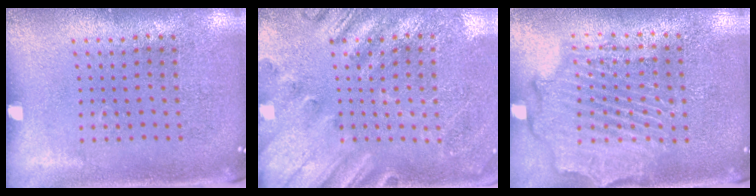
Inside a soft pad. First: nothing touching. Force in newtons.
{"total": 2.3, "press": 2.0, "slide": 1.0}
{"total": 2.3, "press": 2.2, "slide": 0.6}